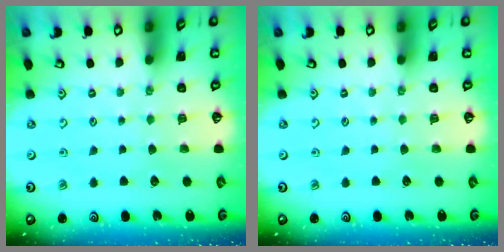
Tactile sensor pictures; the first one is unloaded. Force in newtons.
{"total": 0.0}